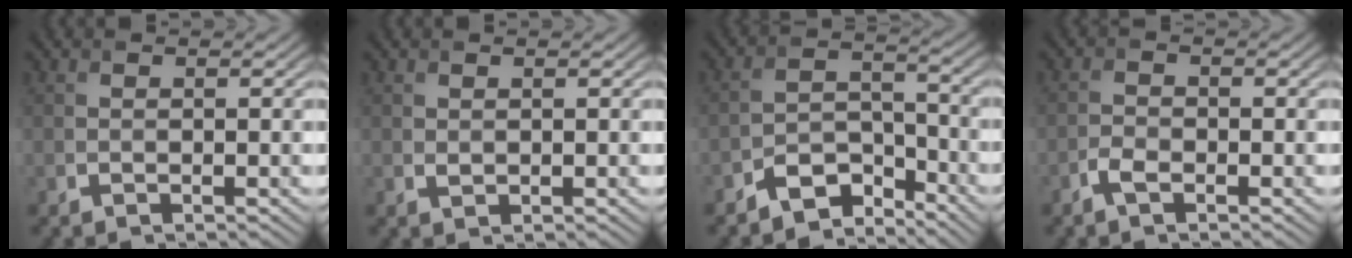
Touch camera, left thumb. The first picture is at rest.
{"total": 0.5, "force": [0.2, 0.4, 0.3], "torque": [-0.008, -0.002, 0.007]}
{"total": 6.1, "force": [-5.2, 2.4, 2.1], "torque": [-0.032, 0.001, -0.102]}
{"total": 2.0, "force": [-1.4, 0.8, 1.3], "torque": [-0.029, 0.001, -0.032]}